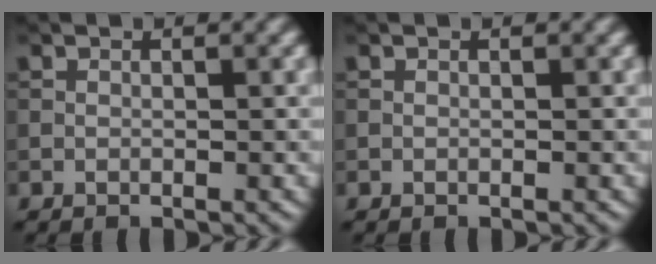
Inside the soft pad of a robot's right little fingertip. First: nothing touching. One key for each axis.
{"total": 0.0}